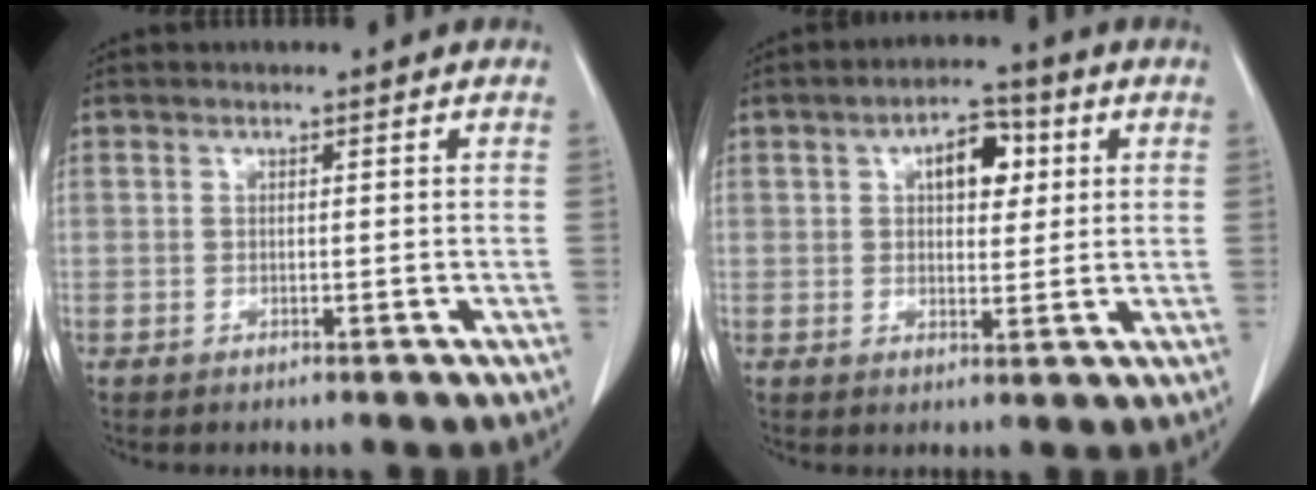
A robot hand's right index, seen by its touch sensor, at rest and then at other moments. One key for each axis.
{"total": 6.6, "fx": 2.0, "fy": 3.3, "fz": 5.3, "tx": -0.079, "ty": 0.016, "tz": 0.030}